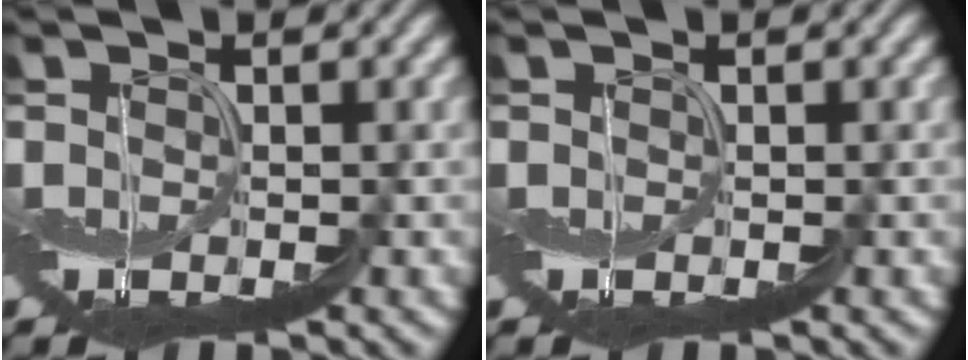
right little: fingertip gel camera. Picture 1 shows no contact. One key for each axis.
{"total": 0.0}